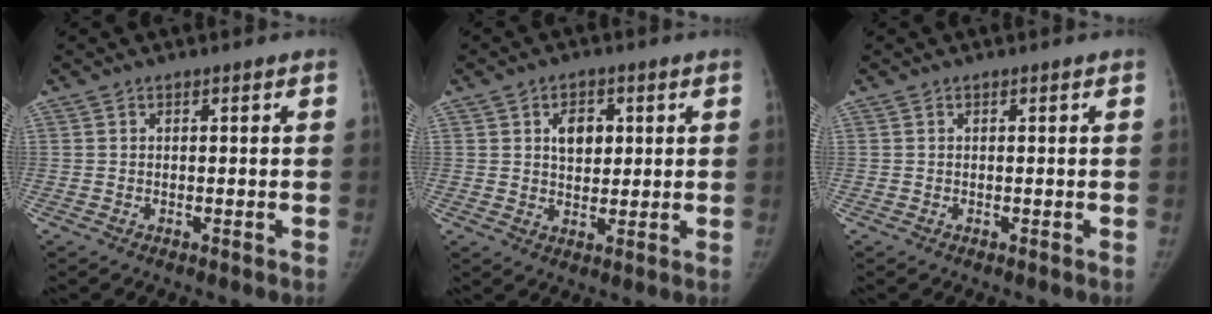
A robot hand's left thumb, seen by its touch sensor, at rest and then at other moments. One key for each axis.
{"total": 5.9, "fx": 1.8, "fy": 4.1, "fz": 3.8, "tx": -0.030, "ty": -0.007, "tz": 0.026}
{"total": 0.0}